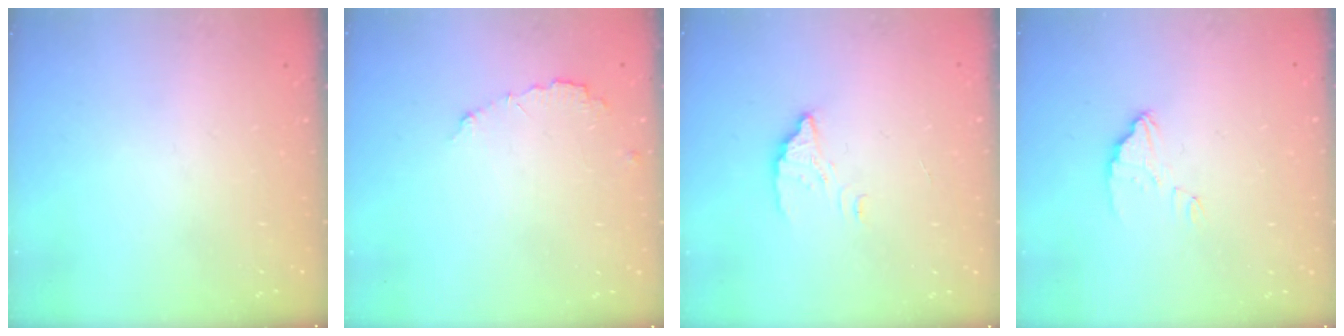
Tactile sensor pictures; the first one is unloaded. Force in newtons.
{"total": 4.2, "press": 4.2, "slide": 0.1}
{"total": 3.1, "press": 3.1, "slide": 0.2}
{"total": 3.2, "press": 3.2, "slide": 0.3}